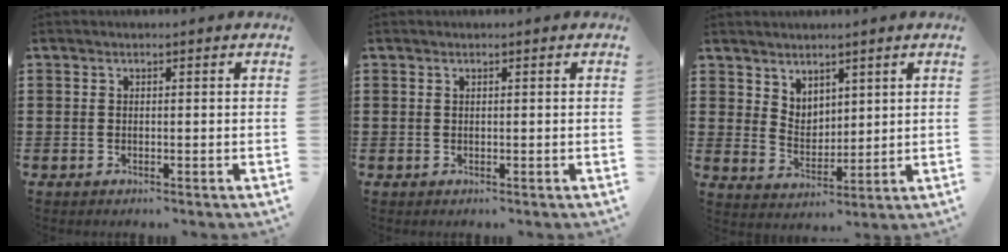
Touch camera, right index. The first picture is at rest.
{"total": 0.0}
{"total": 4.2, "force": [3.5, 2.3, 0.0], "torque": [-0.013, -0.003, 0.067]}